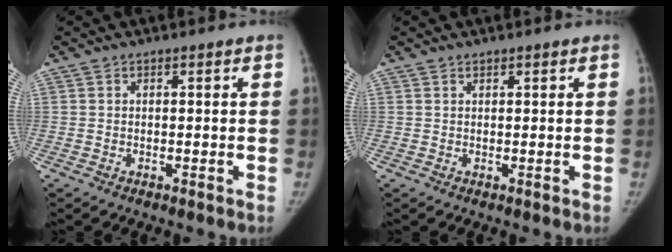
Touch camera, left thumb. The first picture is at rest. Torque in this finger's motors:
{"motor_torque": [-0.17, -0.04, -0.33, 0.36, -0.02]}